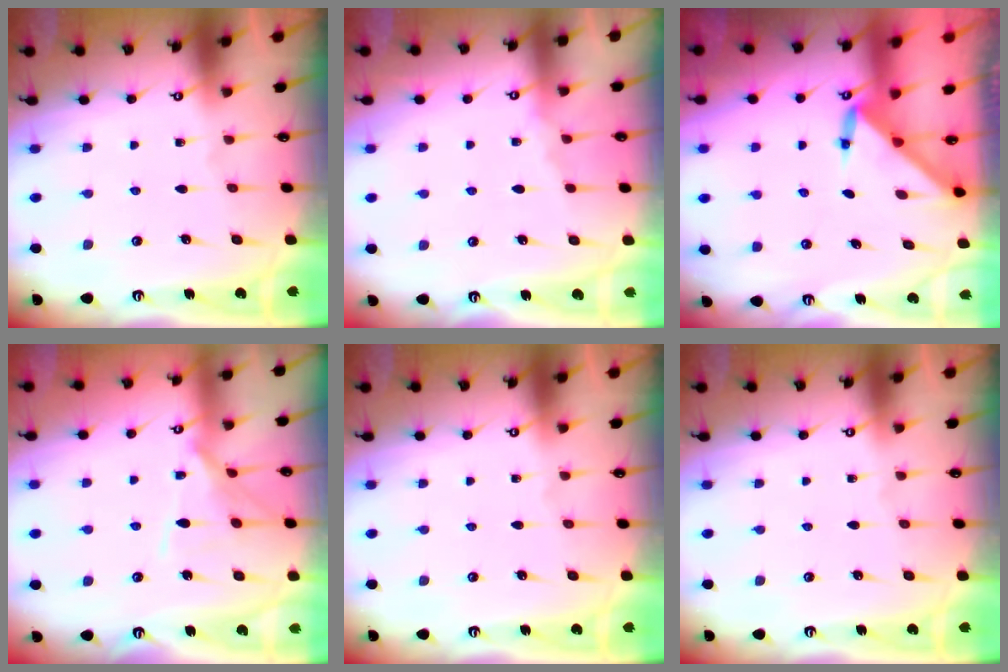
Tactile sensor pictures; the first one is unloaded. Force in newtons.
{"total": 4.6, "press": 4.6, "slide": 0.7}
{"total": 3.3, "press": 3.3, "slide": 0.2}
{"total": 11.3, "press": 11.3, "slide": 0.9}
{"total": 0.0}
{"total": 0.0}